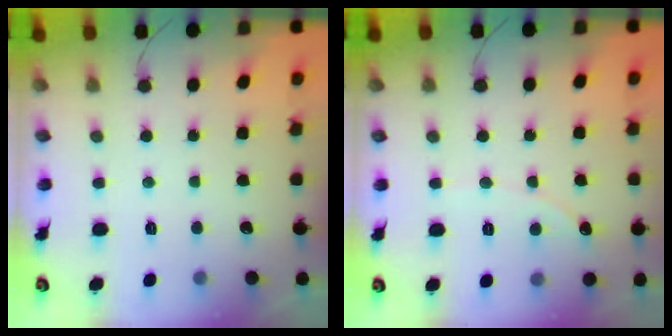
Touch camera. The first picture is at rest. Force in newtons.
{"total": 0.7, "press": 0.7, "slide": 0.0}